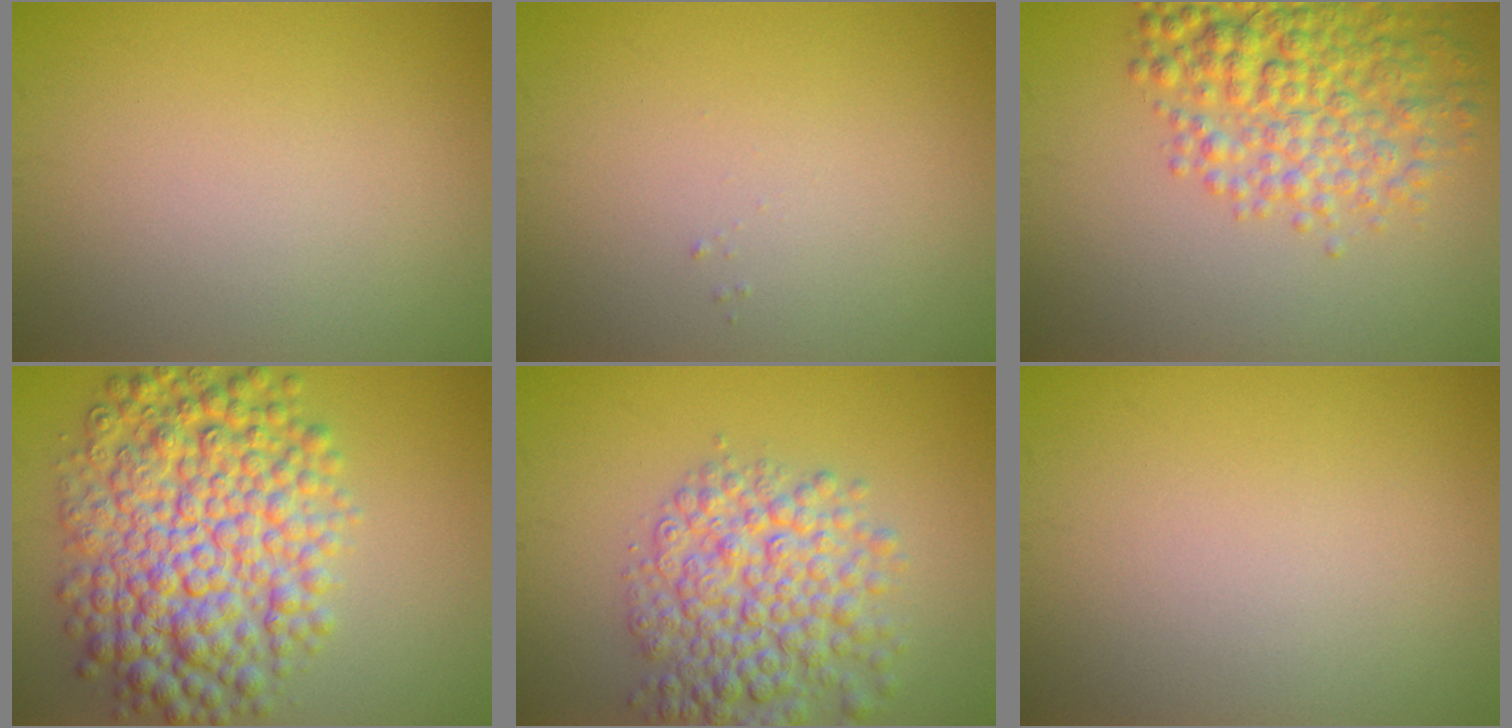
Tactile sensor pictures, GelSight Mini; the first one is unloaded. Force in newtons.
{"total": 0.0}
{"total": 6.8, "press": 6.8, "slide": 0.2}
{"total": 10.4, "press": 10.4, "slide": 0.1}
{"total": 7.0, "press": 7.0, "slide": 0.2}
{"total": 0.0}